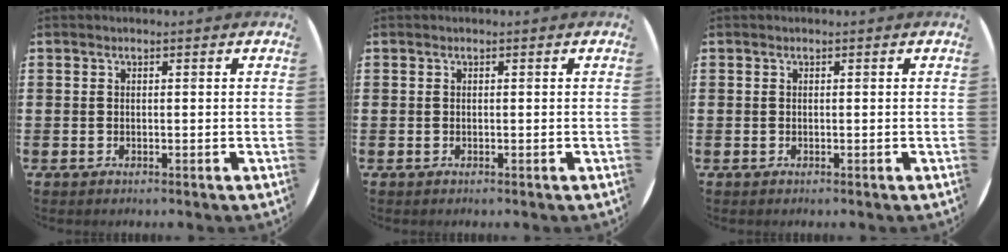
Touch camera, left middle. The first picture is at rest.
{"total": 0.0}
{"total": 0.0}